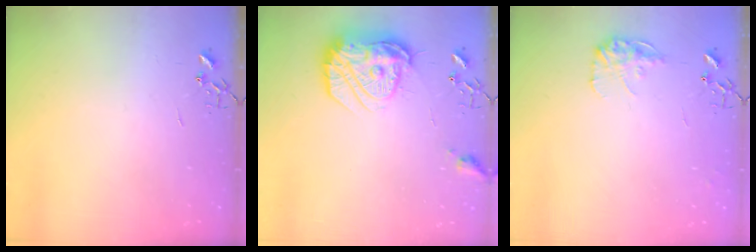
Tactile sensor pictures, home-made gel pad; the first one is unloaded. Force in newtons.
{"total": 18.2, "press": 18.2, "slide": 1.5}
{"total": 10.9, "press": 10.9, "slide": 0.4}